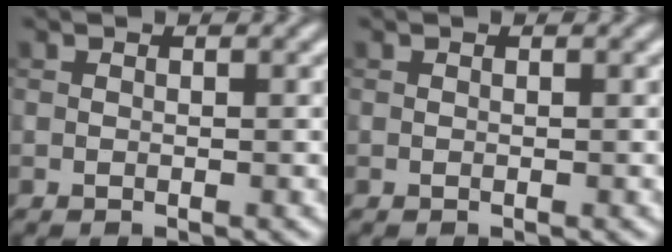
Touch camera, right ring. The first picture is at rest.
{"total": 0.0}